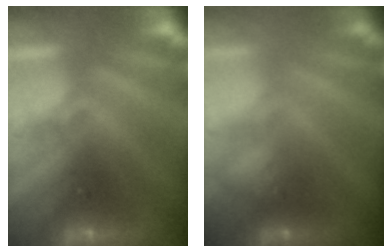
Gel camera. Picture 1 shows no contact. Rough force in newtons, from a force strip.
{"total": 2.8}